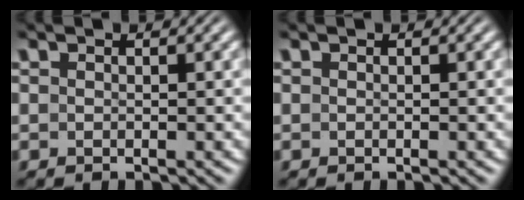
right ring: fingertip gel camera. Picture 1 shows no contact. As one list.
[{"total": 1.1, "force": [-0.3, -1.0, -0.3], "torque": [0.012, -0.010, 0.005]}]